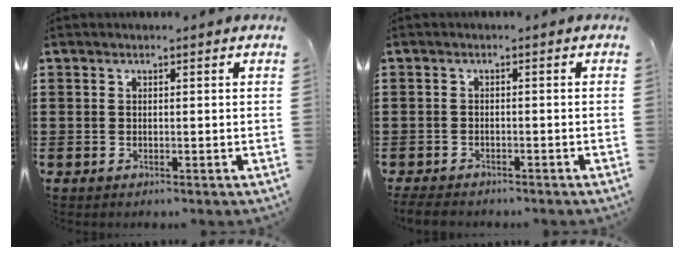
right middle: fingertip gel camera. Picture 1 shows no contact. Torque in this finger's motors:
{"motor_torque": [1.03, -0.25, 0.19, 0.08]}